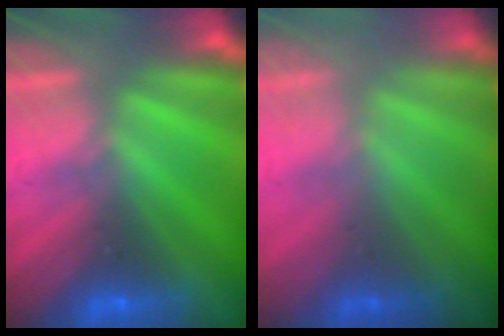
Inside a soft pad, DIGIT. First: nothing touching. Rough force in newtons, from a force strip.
{"total": 2.3}